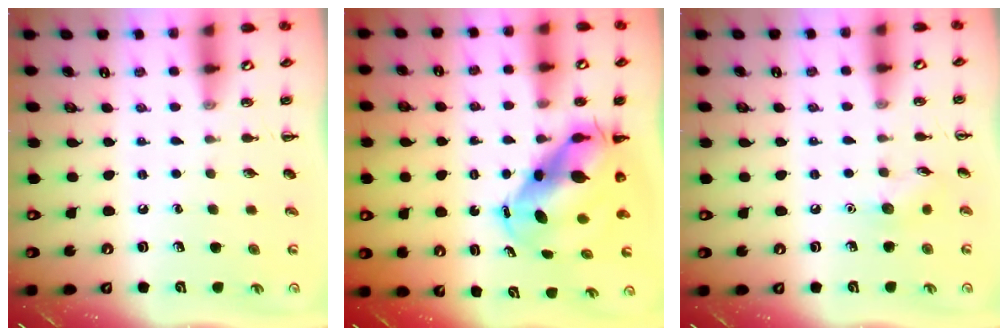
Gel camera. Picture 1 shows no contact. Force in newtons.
{"total": 9.2, "press": 8.9, "slide": 2.2}
{"total": 6.5, "press": 6.3, "slide": 1.6}